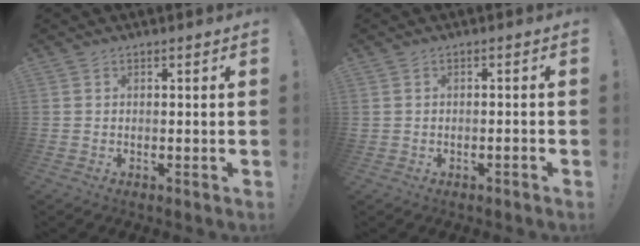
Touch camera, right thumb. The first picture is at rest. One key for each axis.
{"total": 1.2, "fx": -0.9, "fy": 0.2, "fz": 0.7, "tx": -0.009, "ty": 0.002, "tz": -0.015}